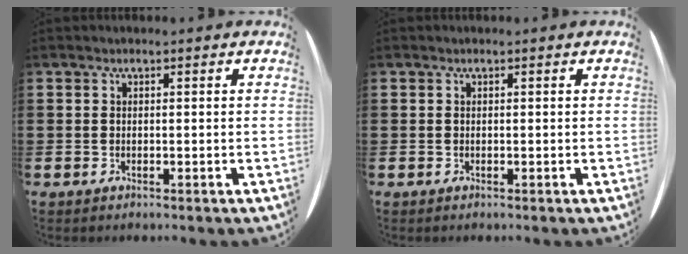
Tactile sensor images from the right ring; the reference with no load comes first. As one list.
[{"total": 0.0}]